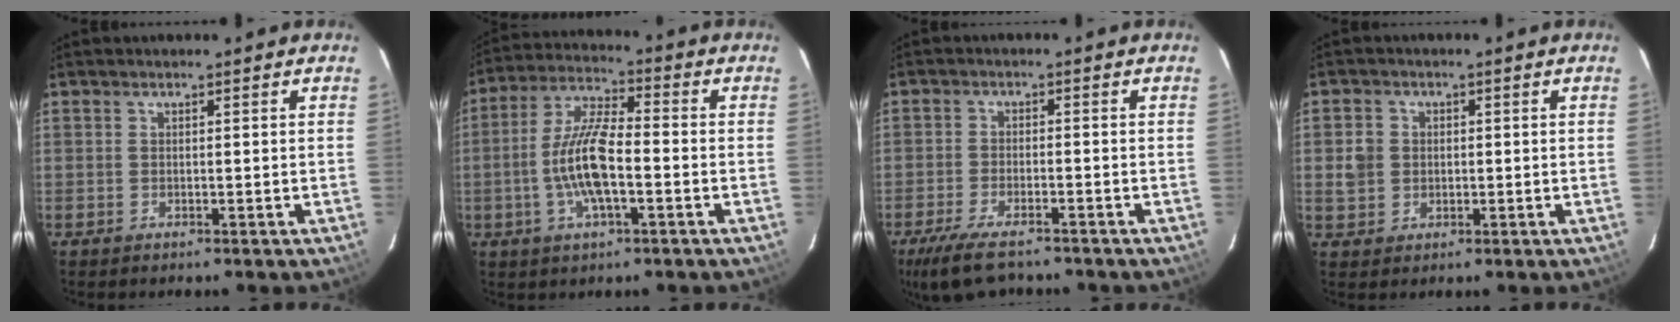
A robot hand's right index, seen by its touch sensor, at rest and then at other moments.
{"total": 11.2, "force": [-2.7, 3.3, 10.3], "torque": [-0.212, 0.004, -0.054]}
{"total": 9.6, "force": [-7.6, 2.8, 5.1], "torque": [-0.125, -0.027, -0.135]}
{"total": 4.1, "force": [0.1, 3.9, 1.3], "torque": [-0.026, 0.012, 0.005]}